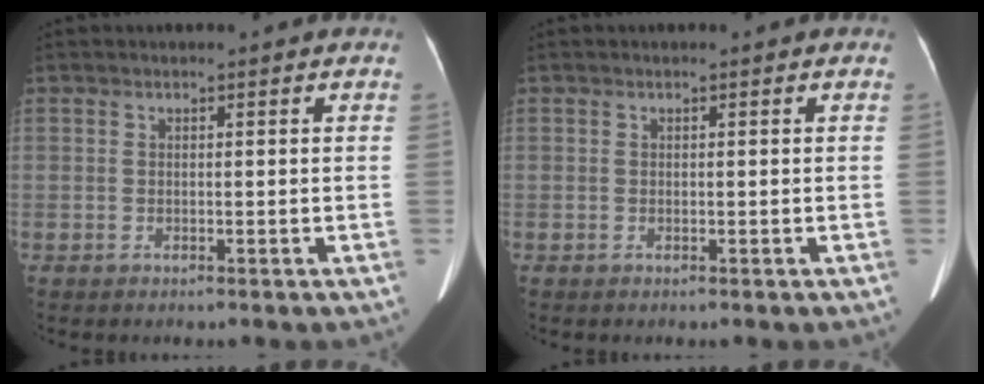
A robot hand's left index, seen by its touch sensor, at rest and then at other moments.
{"total": 0.0}